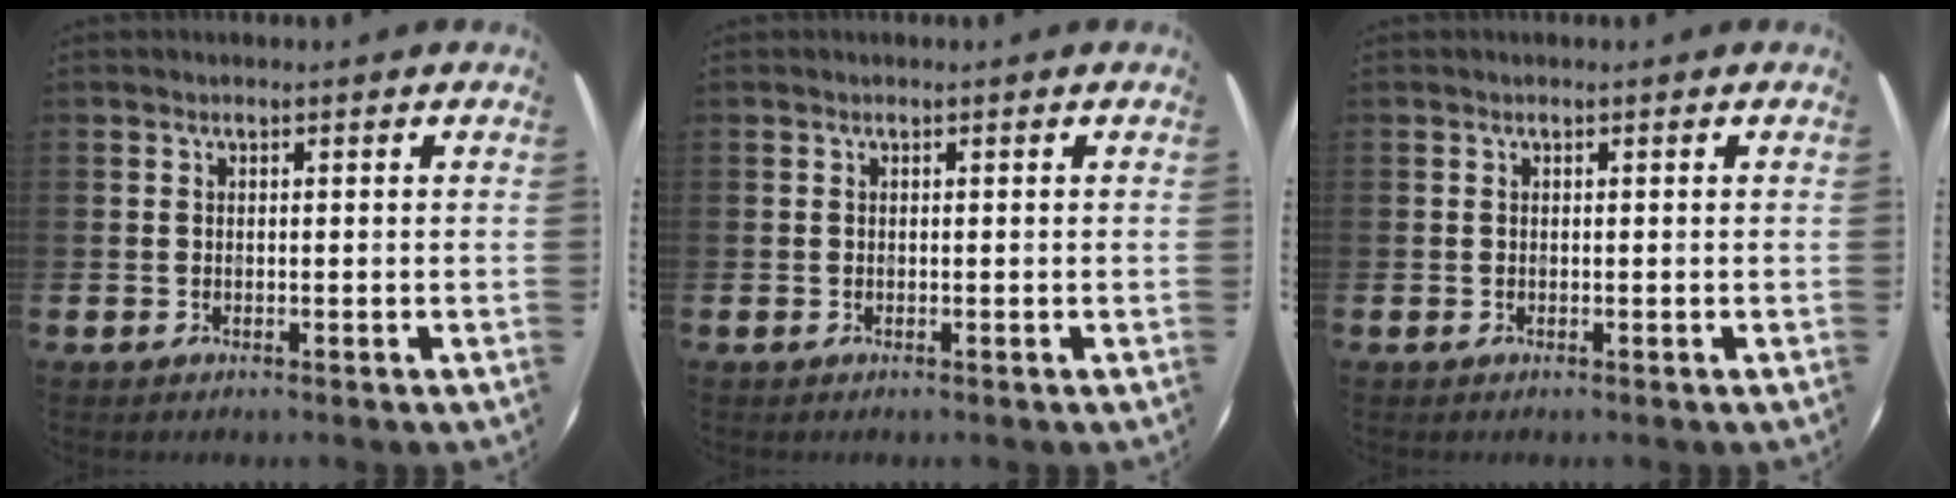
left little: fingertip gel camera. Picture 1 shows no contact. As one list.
[{"total": 0.0}, {"total": 0.0}]